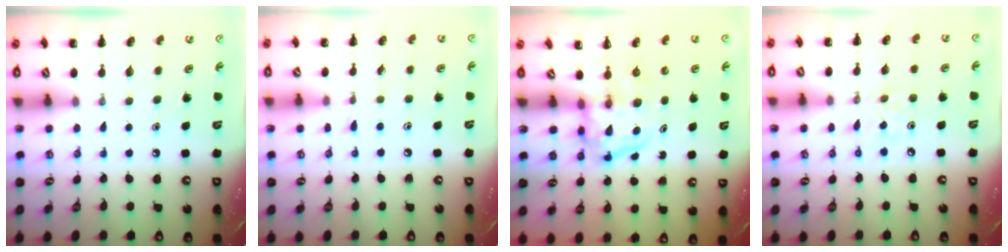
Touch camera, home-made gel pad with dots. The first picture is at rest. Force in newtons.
{"total": 4.8, "press": 4.4, "slide": 1.8}
{"total": 3.8, "press": 3.8, "slide": 0.4}
{"total": 3.1, "press": 3.1, "slide": 0.5}